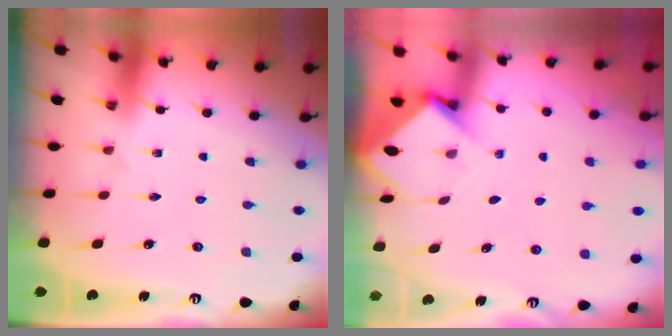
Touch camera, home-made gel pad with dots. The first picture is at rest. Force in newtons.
{"total": 4.0, "press": 4.0, "slide": 0.2}